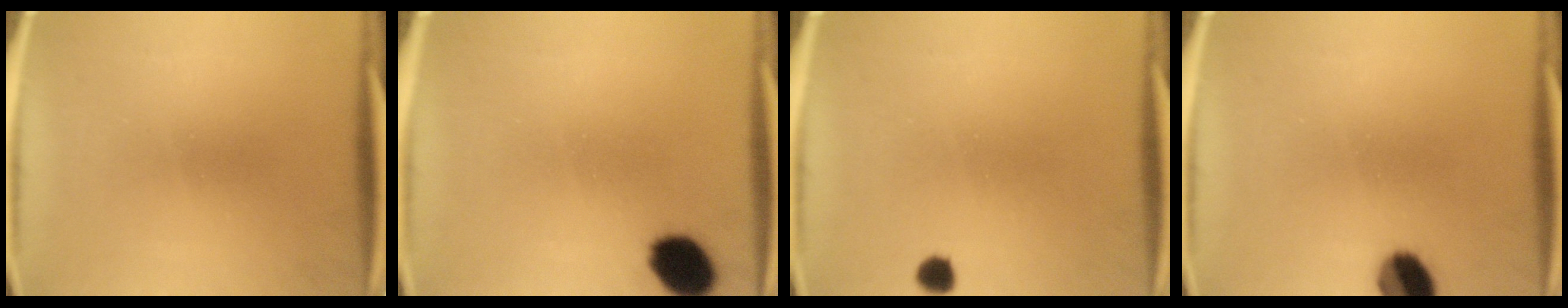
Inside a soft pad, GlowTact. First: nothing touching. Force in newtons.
{"total": 8.8}
{"total": 2.1}
{"total": 7.5}